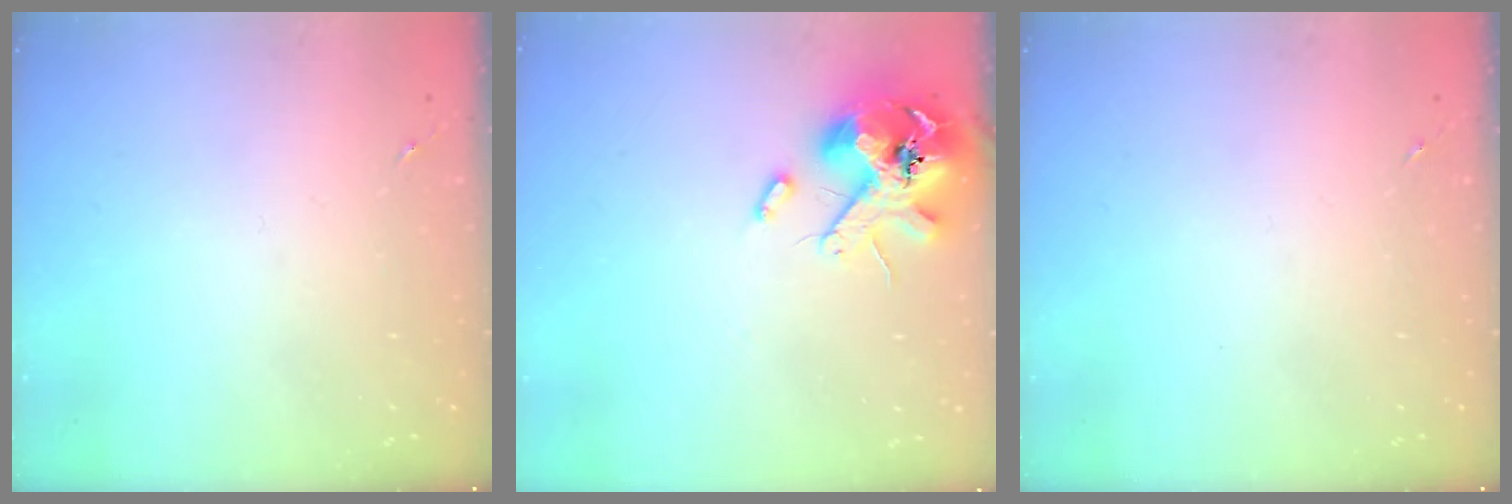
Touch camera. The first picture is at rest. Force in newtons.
{"total": 15.2, "press": 15.1, "slide": 2.0}
{"total": 0.0}